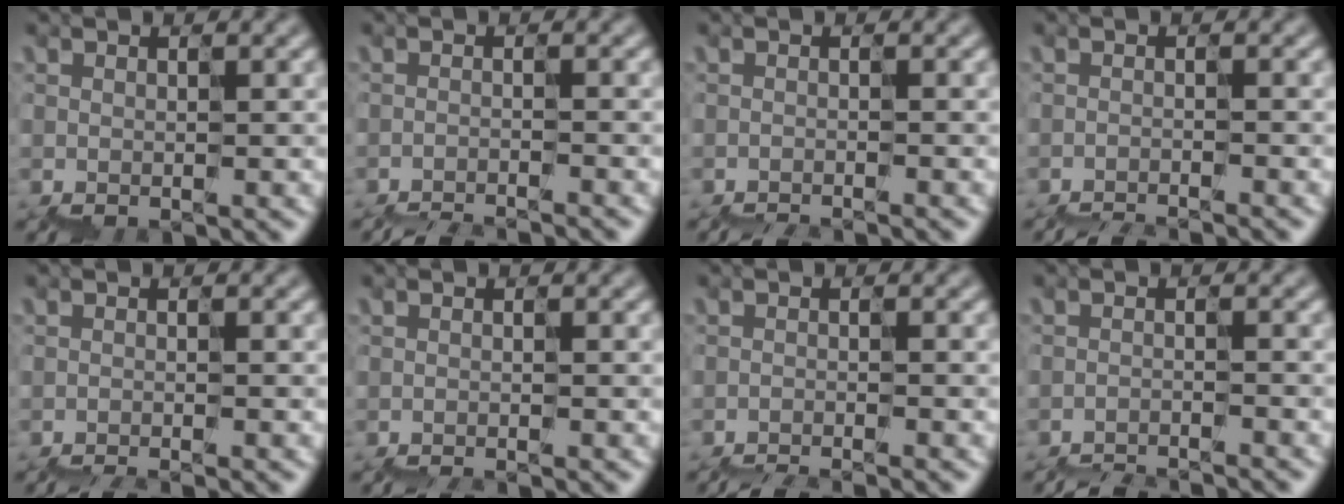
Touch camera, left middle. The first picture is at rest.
{"total": 3.0, "force": [-3.0, -0.4, -0.4], "torque": [-0.004, -0.014, -0.049]}
{"total": 1.5, "force": [-1.4, -0.4, -0.4], "torque": [0.002, -0.016, -0.027]}
{"total": 2.5, "force": [-2.4, -0.4, -0.4], "torque": [-0.002, -0.015, -0.043]}
{"total": 1.2, "force": [-1.2, -0.3, -0.2], "torque": [-0.001, -0.015, -0.024]}
{"total": 0.9, "force": [-0.9, -0.2, -0.1], "torque": [0.000, -0.015, -0.016]}
{"total": 2.1, "force": [-2.1, -0.4, -0.3], "torque": [-0.002, -0.015, -0.039]}
{"total": 3.6, "force": [-3.5, -0.5, -0.7], "torque": [-0.003, -0.012, -0.056]}